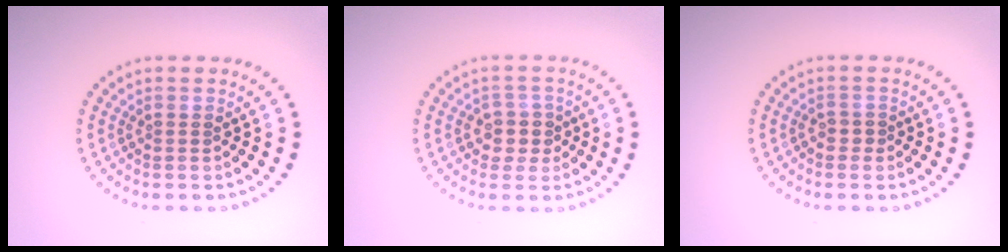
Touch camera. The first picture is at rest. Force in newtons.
{"total": 2.4, "press": 2.2, "slide": 1.0}
{"total": 0.6, "press": 0.5, "slide": 0.3}